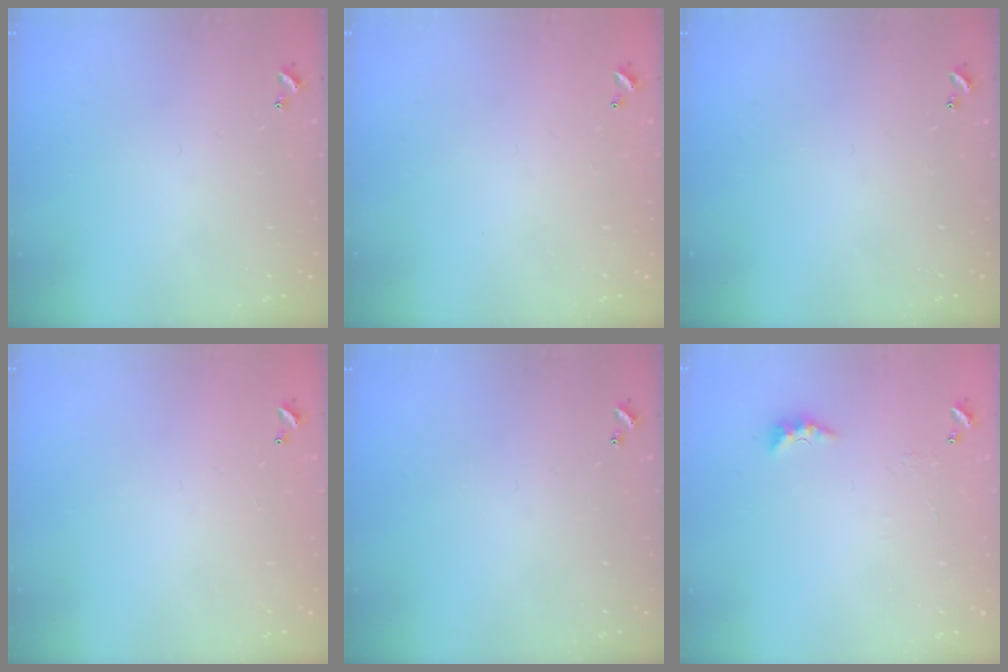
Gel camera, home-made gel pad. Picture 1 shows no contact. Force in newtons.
{"total": 2.8, "press": 2.8, "slide": 0.1}
{"total": 0.0}
{"total": 3.0, "press": 3.0, "slide": 0.1}
{"total": 0.0}
{"total": 3.0, "press": 2.9, "slide": 0.7}